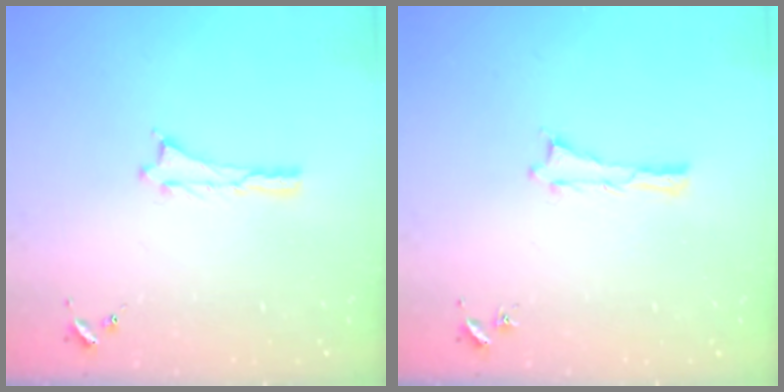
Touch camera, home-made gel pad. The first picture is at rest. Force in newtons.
{"total": 0.0}